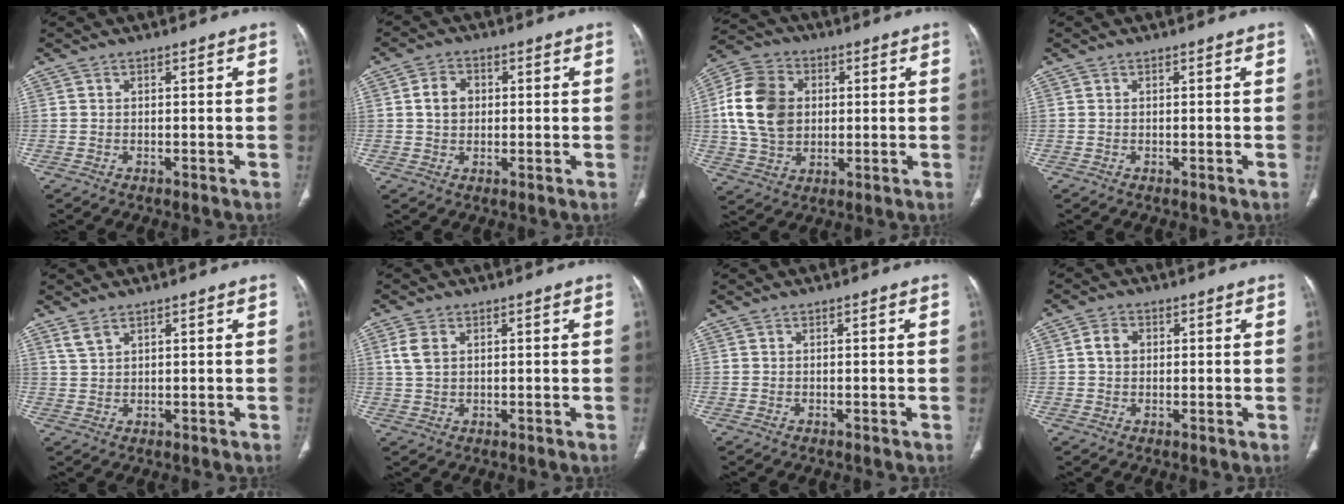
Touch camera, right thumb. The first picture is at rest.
{"total": 4.8, "force": [0.7, 3.8, 2.8], "torque": [-0.036, 0.005, 0.008]}
{"total": 14.7, "force": [1.7, 11.3, 9.2], "torque": [-0.161, 0.009, 0.031]}
{"total": 0.0}
{"total": 2.4, "force": [1.9, 0.9, 1.3], "torque": [-0.028, -0.001, 0.048]}
{"total": 4.0, "force": [1.3, 2.5, 2.8], "torque": [-0.065, 0.003, 0.032]}
{"total": 0.0}
{"total": 3.3, "force": [0.5, 2.6, 1.9], "torque": [-0.026, 0.006, 0.007]}